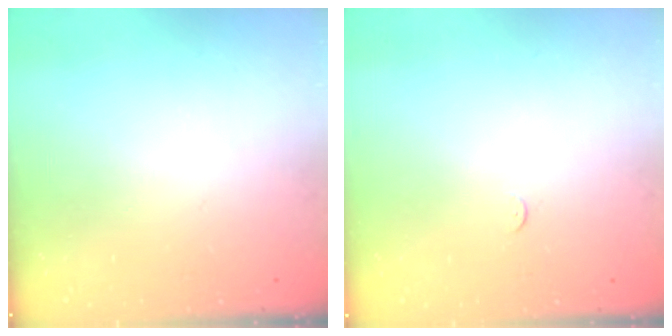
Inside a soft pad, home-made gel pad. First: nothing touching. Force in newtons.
{"total": 2.3, "press": 2.3, "slide": 0.3}